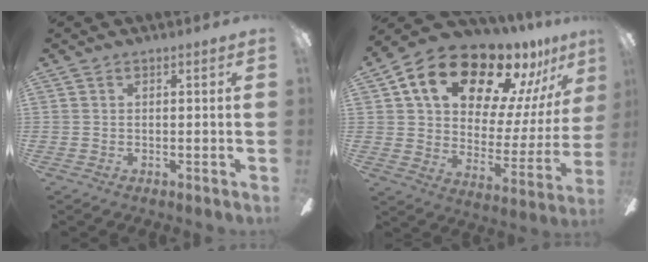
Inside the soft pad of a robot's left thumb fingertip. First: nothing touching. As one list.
[{"total": 21.3, "force": [14.8, 10.3, 11.3], "torque": [-0.185, -0.095, 0.255]}]